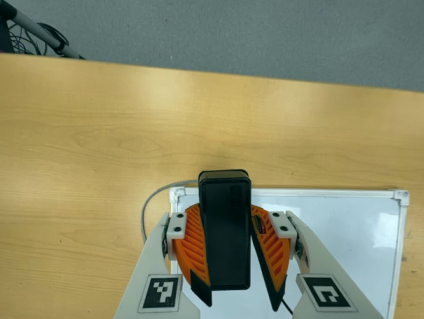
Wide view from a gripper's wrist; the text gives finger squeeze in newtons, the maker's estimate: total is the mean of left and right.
{"total": 9.8, "left": 9.7, "right": 9.9}